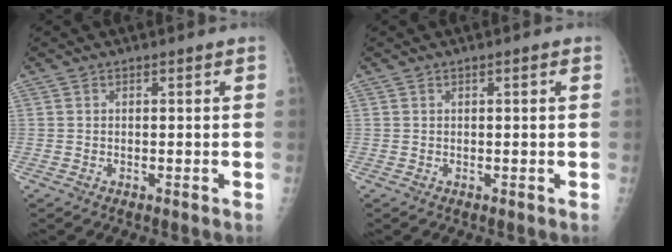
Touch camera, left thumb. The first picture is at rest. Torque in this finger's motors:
{"motor_torque": [0.11, 0.33, -0.05, -0.05, 0.00]}